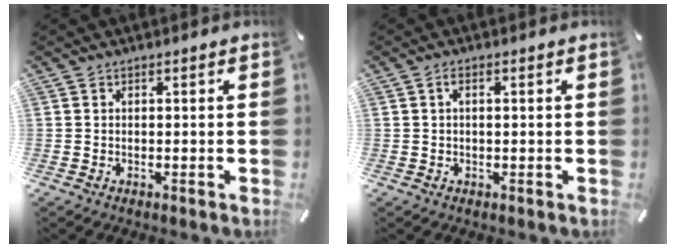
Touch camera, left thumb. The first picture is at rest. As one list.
[{"total": 1.3, "force": [0.2, 0.4, 1.2], "torque": [-0.024, 0.004, 0.001]}]